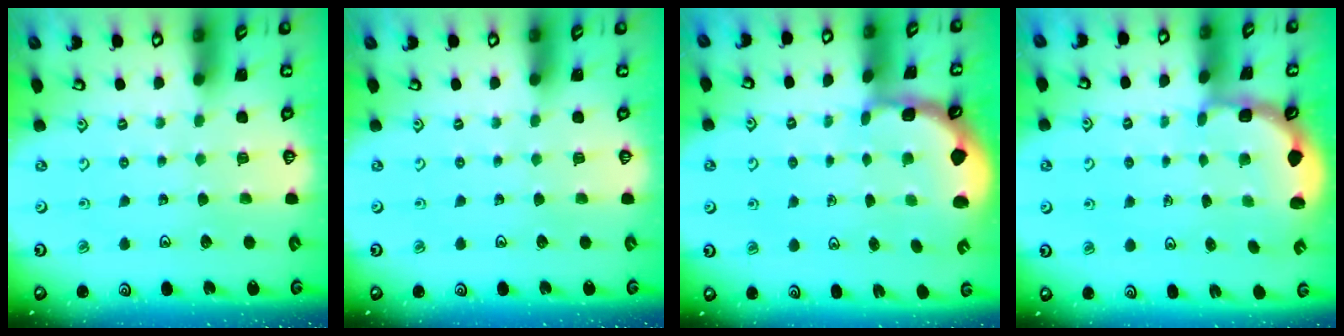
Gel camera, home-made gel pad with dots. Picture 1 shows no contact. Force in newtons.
{"total": 0.0}
{"total": 1.8, "press": 1.8, "slide": 0.5}
{"total": 2.4, "press": 1.8, "slide": 1.7}